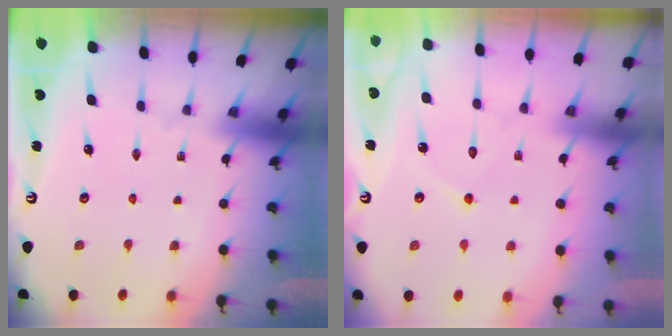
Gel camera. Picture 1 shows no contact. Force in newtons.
{"total": 4.8, "press": 4.8, "slide": 0.6}